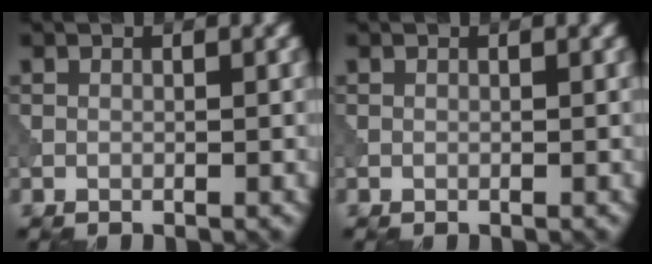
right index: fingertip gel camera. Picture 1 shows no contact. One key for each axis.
{"total": 0.0}